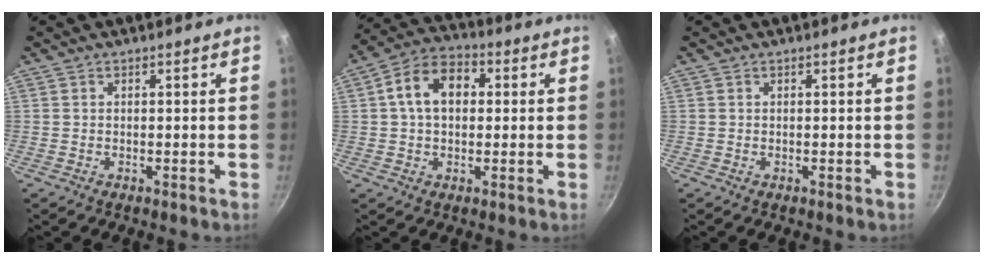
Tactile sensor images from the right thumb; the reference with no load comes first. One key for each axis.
{"total": 10.5, "fx": 1.6, "fy": 7.3, "fz": 7.3, "tx": -0.097, "ty": 0.025, "tz": 0.010}
{"total": 0.0}